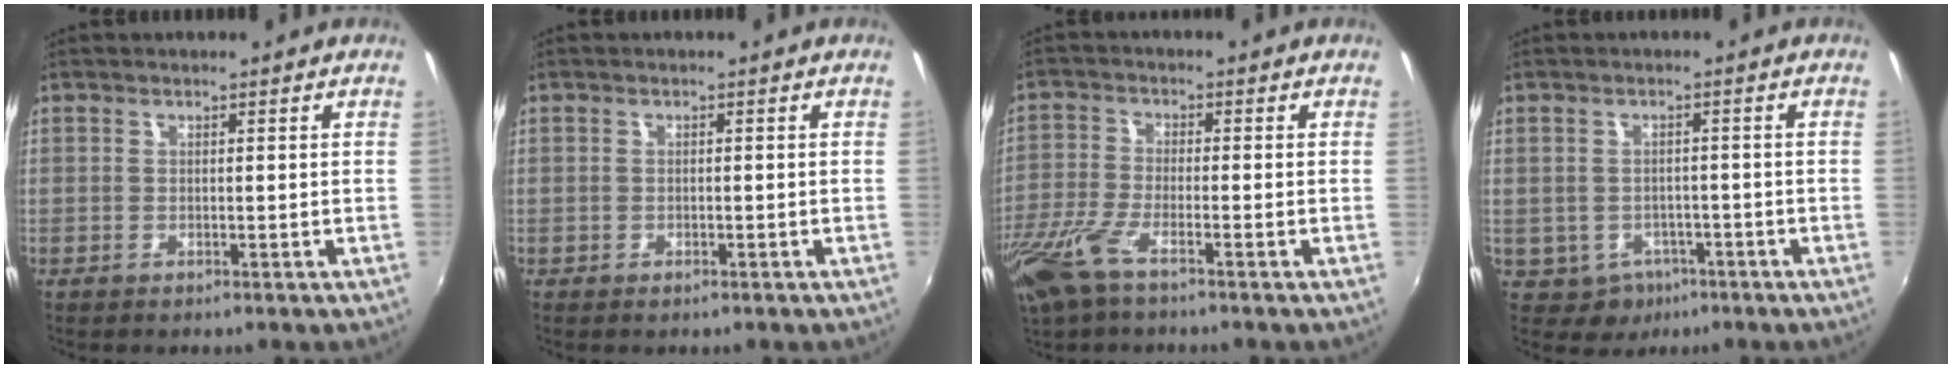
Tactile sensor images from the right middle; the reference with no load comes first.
{"total": 0.7, "force": [-0.6, 0.2, 0.2], "torque": [-0.004, -0.005, -0.011]}
{"total": 9.1, "force": [-5.9, 2.4, 6.5], "torque": [-0.157, -0.023, -0.121]}
{"total": 4.7, "force": [-2.3, 4.0, 1.1], "torque": [-0.033, -0.001, -0.022]}